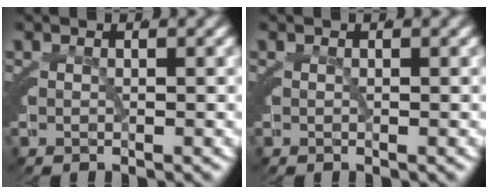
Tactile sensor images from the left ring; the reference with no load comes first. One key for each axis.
{"total": 0.0}